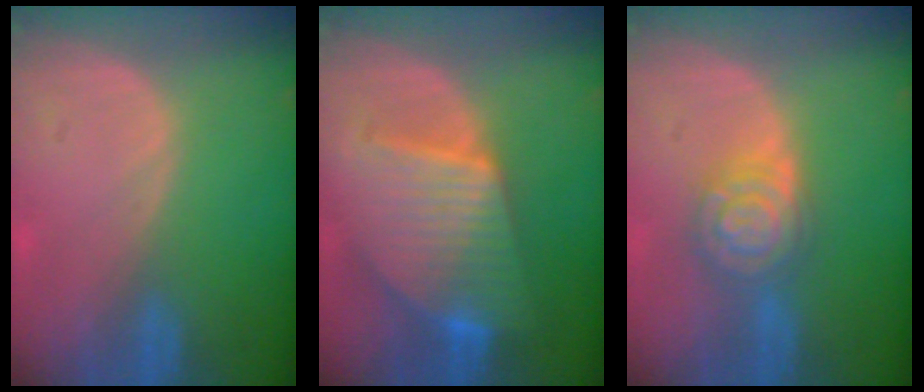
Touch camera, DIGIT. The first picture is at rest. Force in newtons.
{"total": 10.1, "press": 10.0, "slide": 0.7}
{"total": 6.6, "press": 6.6, "slide": 0.4}